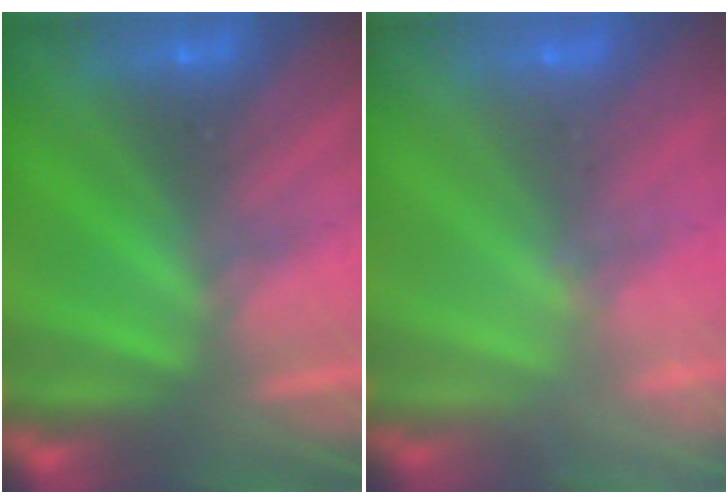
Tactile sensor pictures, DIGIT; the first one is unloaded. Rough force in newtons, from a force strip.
{"total": 2.4}